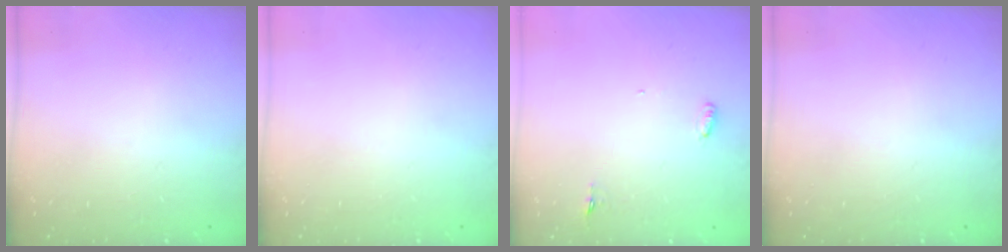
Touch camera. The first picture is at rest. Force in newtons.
{"total": 0.0}
{"total": 3.0, "press": 2.8, "slide": 0.9}
{"total": 0.0}